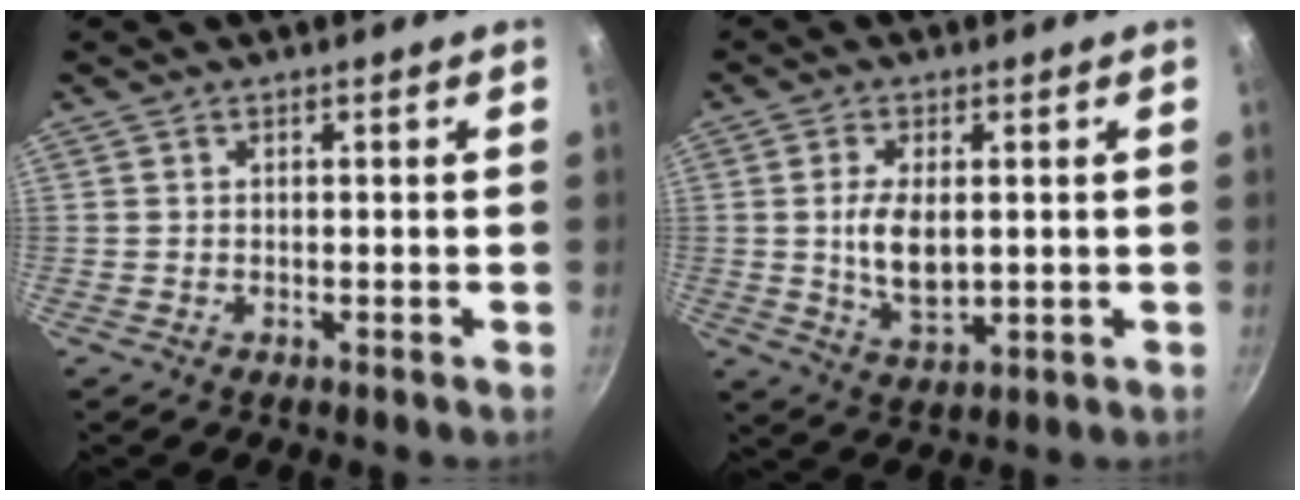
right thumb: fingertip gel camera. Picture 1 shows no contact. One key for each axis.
{"total": 7.8, "fx": 0.5, "fy": 3.9, "fz": 6.7, "tx": -0.125, "ty": -0.009, "tz": 0.017}